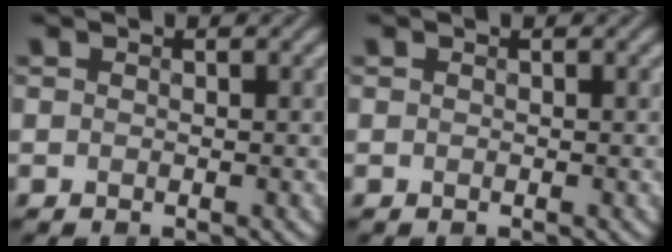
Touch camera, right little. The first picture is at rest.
{"total": 0.0}